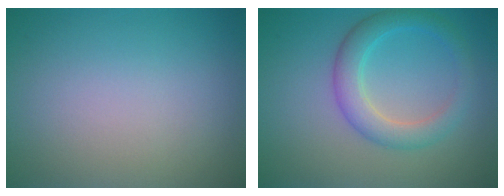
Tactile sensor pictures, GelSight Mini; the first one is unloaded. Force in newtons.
{"total": 3.7, "press": 3.7, "slide": 0.3}